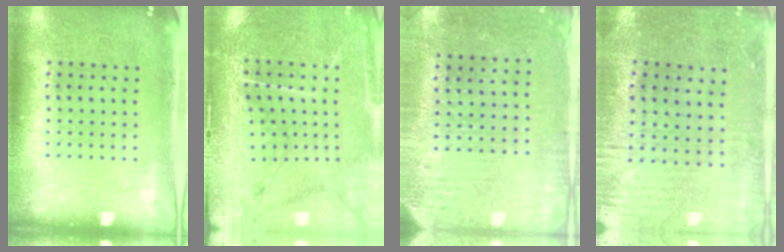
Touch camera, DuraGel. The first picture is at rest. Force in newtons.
{"total": 3.1, "press": 3.1, "slide": 0.2}
{"total": 3.1, "press": 2.8, "slide": 1.3}
{"total": 0.7, "press": 0.5, "slide": 0.5}